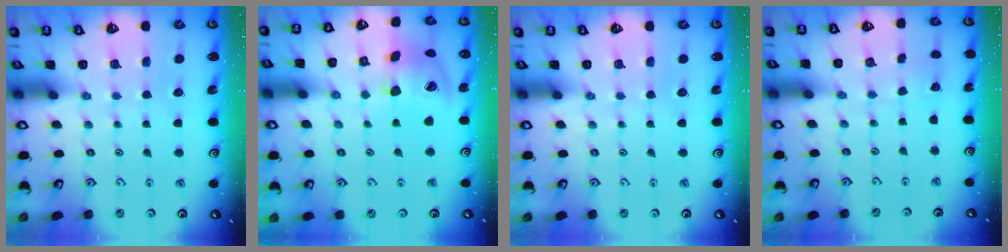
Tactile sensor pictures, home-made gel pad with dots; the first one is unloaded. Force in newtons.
{"total": 16.5, "press": 16.4, "slide": 2.4}
{"total": 0.0}
{"total": 1.1, "press": 1.1, "slide": 0.1}